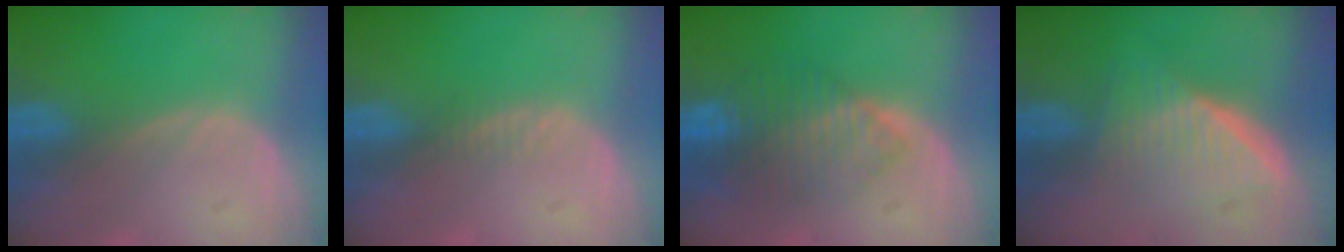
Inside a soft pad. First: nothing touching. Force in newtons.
{"total": 1.2, "press": 0.9, "slide": 0.8}
{"total": 8.4, "press": 7.3, "slide": 4.1}
{"total": 6.8, "press": 6.1, "slide": 3.1}